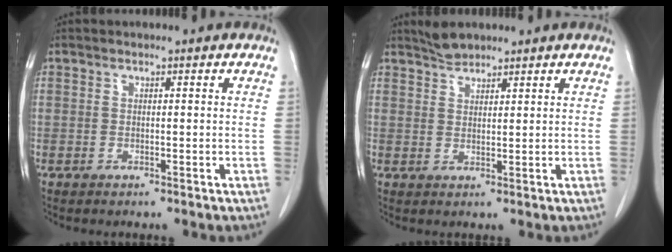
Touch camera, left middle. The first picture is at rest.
{"total": 2.7, "force": [2.6, 0.5, 0.5], "torque": [-0.014, 0.005, 0.049]}